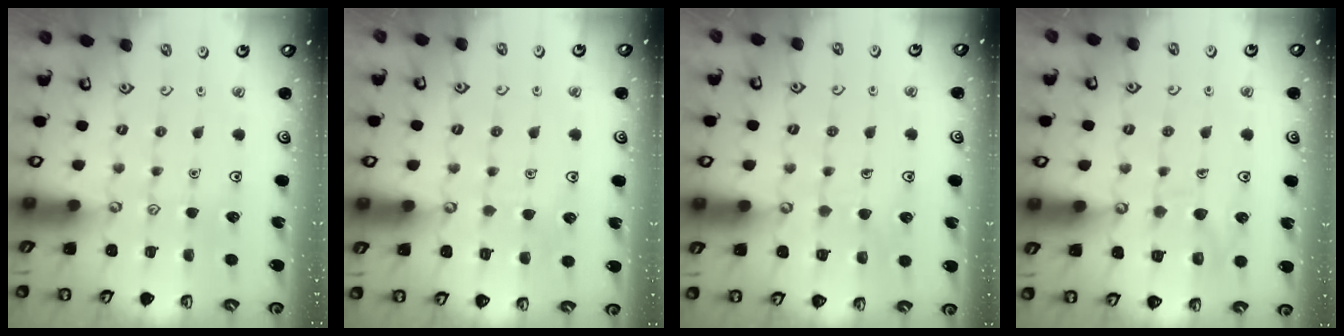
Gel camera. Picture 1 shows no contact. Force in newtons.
{"total": 5.0, "press": 4.9, "slide": 0.4}
{"total": 6.7, "press": 6.6, "slide": 0.5}
{"total": 9.1, "press": 9.0, "slide": 0.9}